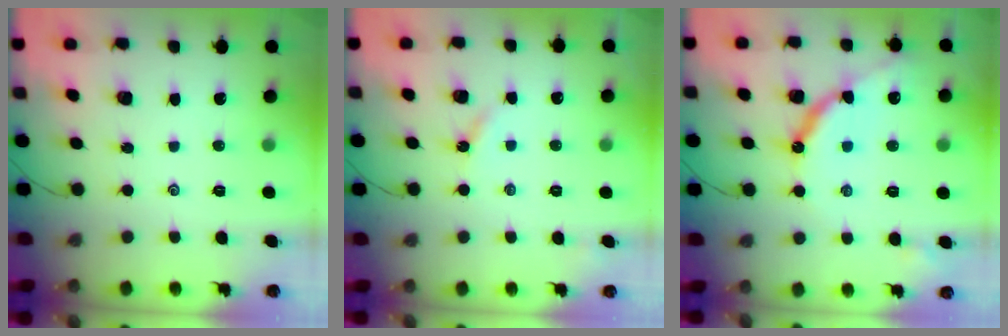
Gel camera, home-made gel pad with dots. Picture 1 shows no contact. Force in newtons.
{"total": 3.7, "press": 3.7, "slide": 0.4}
{"total": 10.8, "press": 10.8, "slide": 0.7}